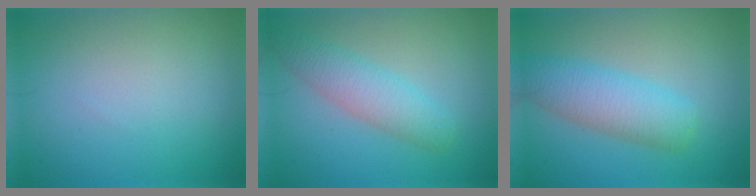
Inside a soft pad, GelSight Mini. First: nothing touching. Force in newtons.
{"total": 3.7, "press": 3.7, "slide": 0.1}
{"total": 4.9, "press": 4.9, "slide": 0.1}